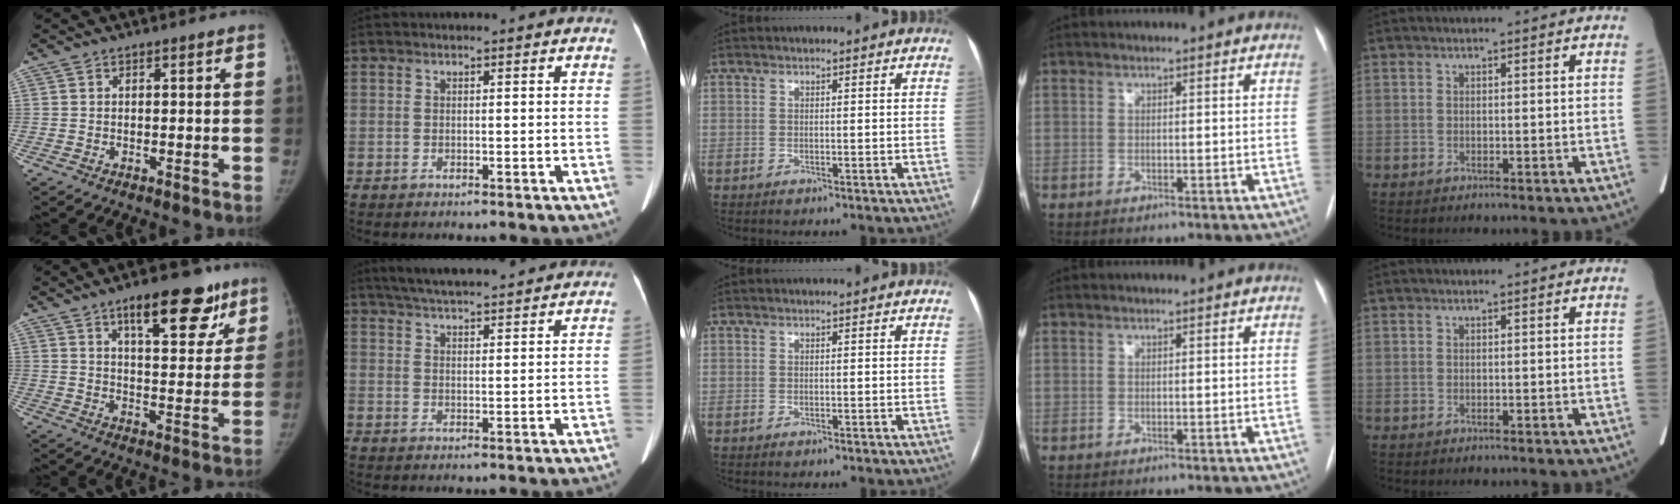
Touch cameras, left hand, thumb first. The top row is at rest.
{"thumb": {"total": 15.1, "force": [9.0, 6.0, 10.5], "torque": [-0.100, -0.031, 0.129]}, "index": {"total": 15.5, "force": [13.9, 2.0, 6.6], "torque": [-0.104, 0.037, 0.196]}}